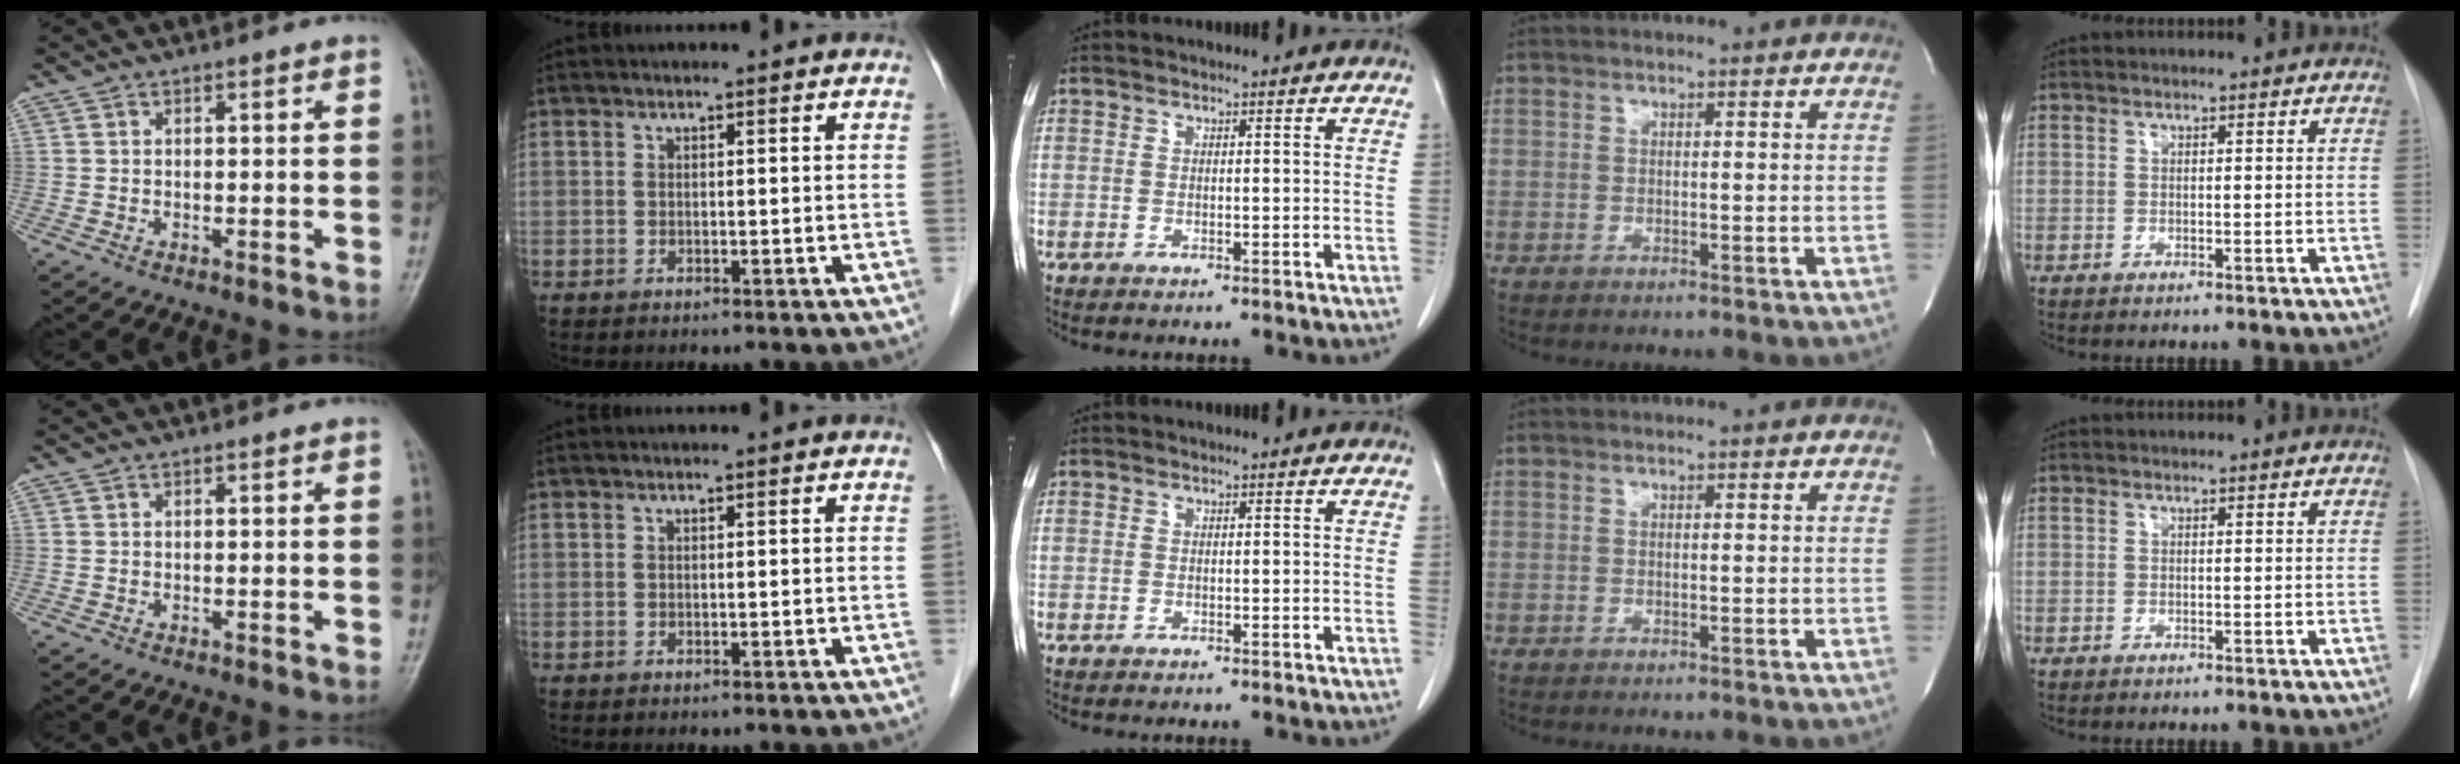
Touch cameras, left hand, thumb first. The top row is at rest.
{}